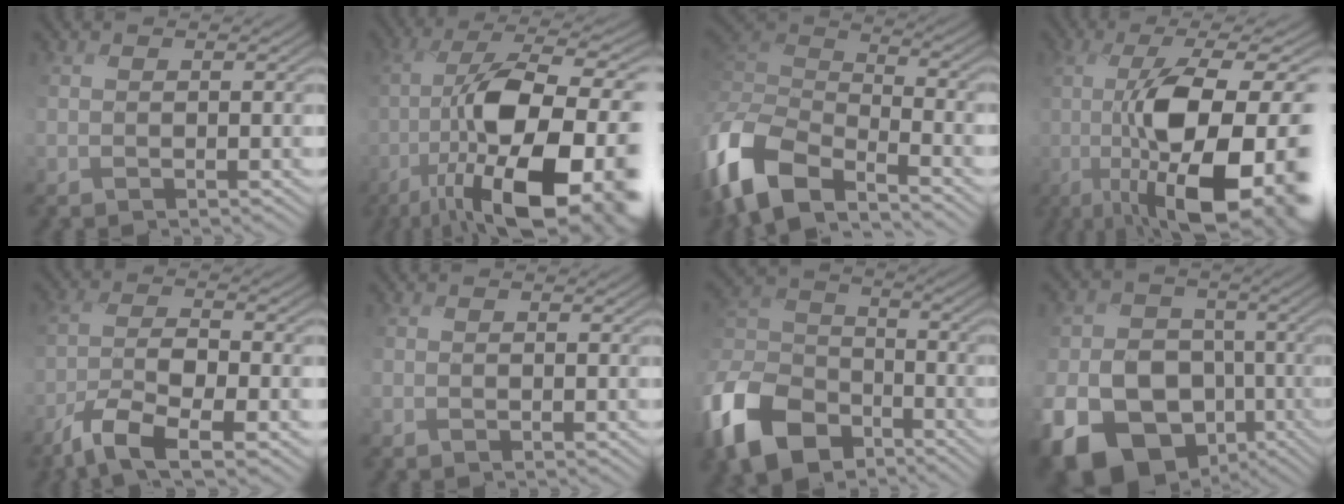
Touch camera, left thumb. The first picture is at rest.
{"total": 19.2, "force": [-6.8, 7.0, 16.6], "torque": [-0.282, -0.008, -0.115]}
{"total": 12.4, "force": [-7.3, 5.6, 8.4], "torque": [-0.201, -0.008, -0.157]}
{"total": 18.8, "force": [-4.2, 6.3, 17.2], "torque": [-0.287, -0.015, -0.061]}
{"total": 9.2, "force": [-5.5, 2.9, 6.8], "torque": [-0.137, -0.012, -0.104]}
{"total": 0.8, "force": [-0.6, 0.5, 0.3], "torque": [-0.008, -0.003, -0.010]}
{"total": 14.3, "force": [-8.3, 9.0, 7.5], "torque": [-0.208, -0.023, -0.179]}
{"total": 19.6, "force": [-8.1, 16.0, 8.0], "torque": [-0.192, -0.066, -0.156]}